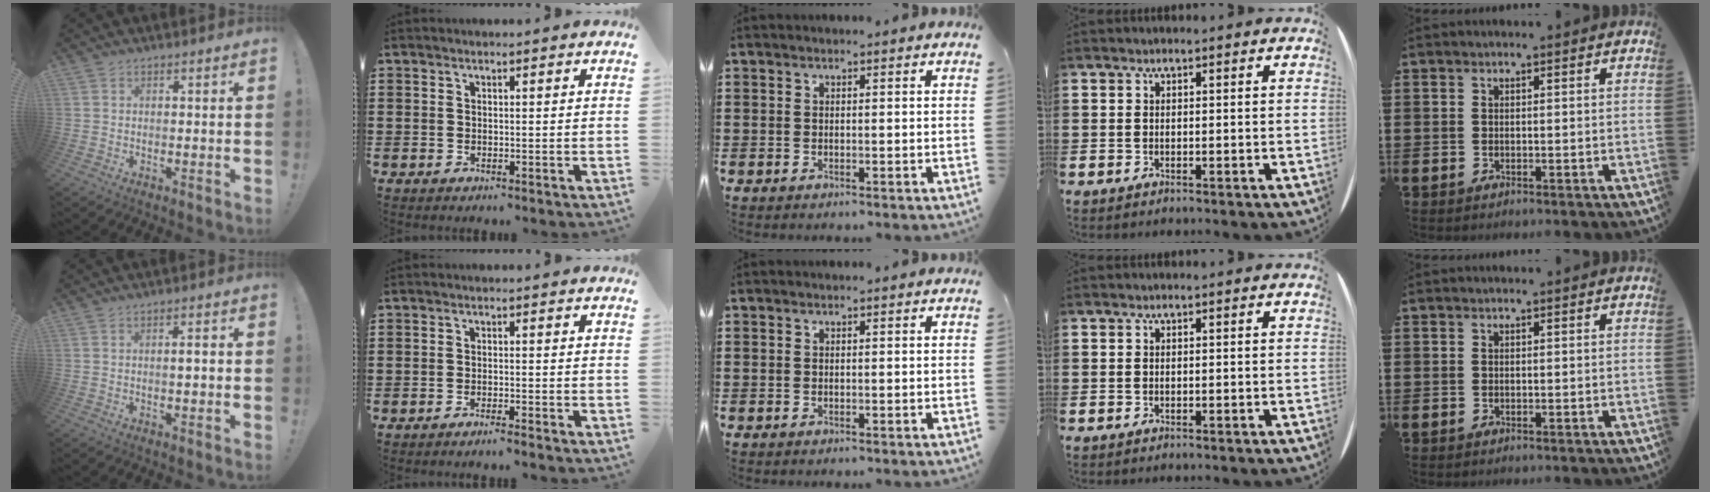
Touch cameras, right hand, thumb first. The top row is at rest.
{"thumb": {"total": 2.1, "force": [-0.2, 0.2, 2.0], "torque": [-0.030, 0.000, -0.008]}, "index": {"total": 1.5, "force": [-1.4, -0.2, 0.5], "torque": [-0.009, 0.000, -0.026]}}